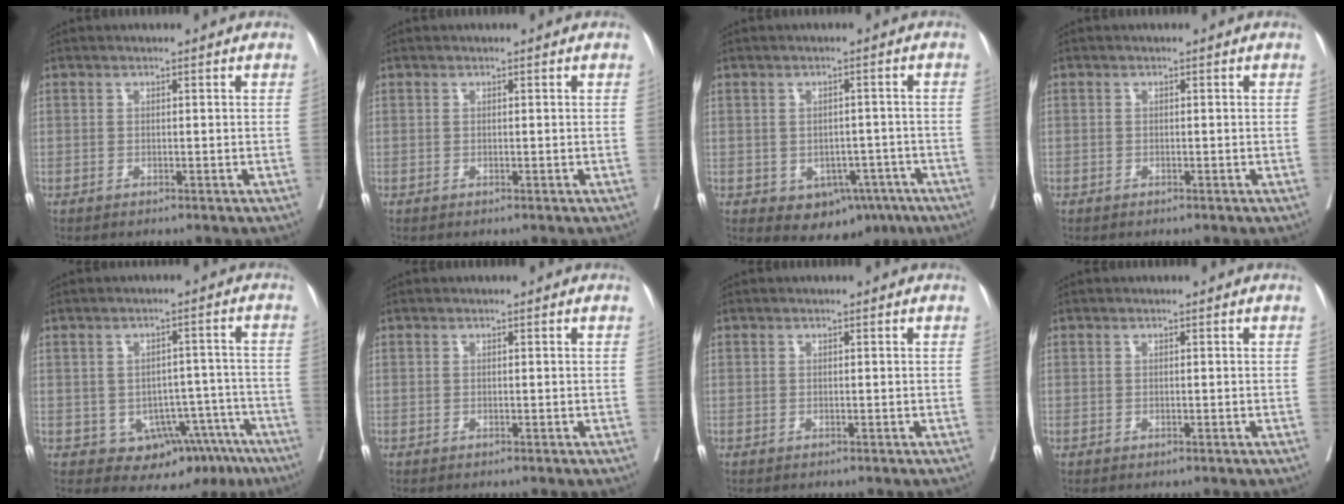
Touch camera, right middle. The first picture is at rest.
{"total": 0.0}
{"total": 7.2, "force": [-3.5, 5.0, 3.9], "torque": [-0.033, 0.011, -0.037]}
{"total": 0.5, "force": [-0.2, 0.5, -0.1], "torque": [0.001, 0.006, -0.007]}
{"total": 9.4, "force": [-5.4, 6.3, 4.4], "torque": [-0.024, 0.028, -0.065]}
{"total": 0.0}
{"total": 0.0}
{"total": 0.0}